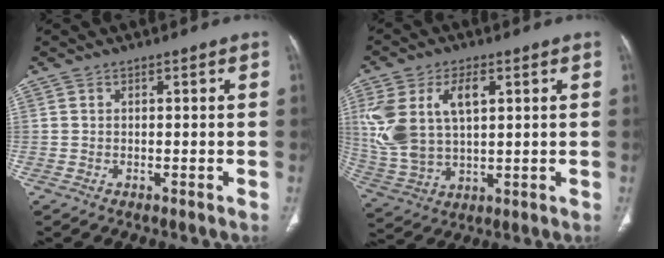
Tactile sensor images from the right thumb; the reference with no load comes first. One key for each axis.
{"total": 14.8, "fx": 4.2, "fy": 8.4, "fz": 11.5, "tx": -0.243, "ty": 0.000, "tz": 0.094}